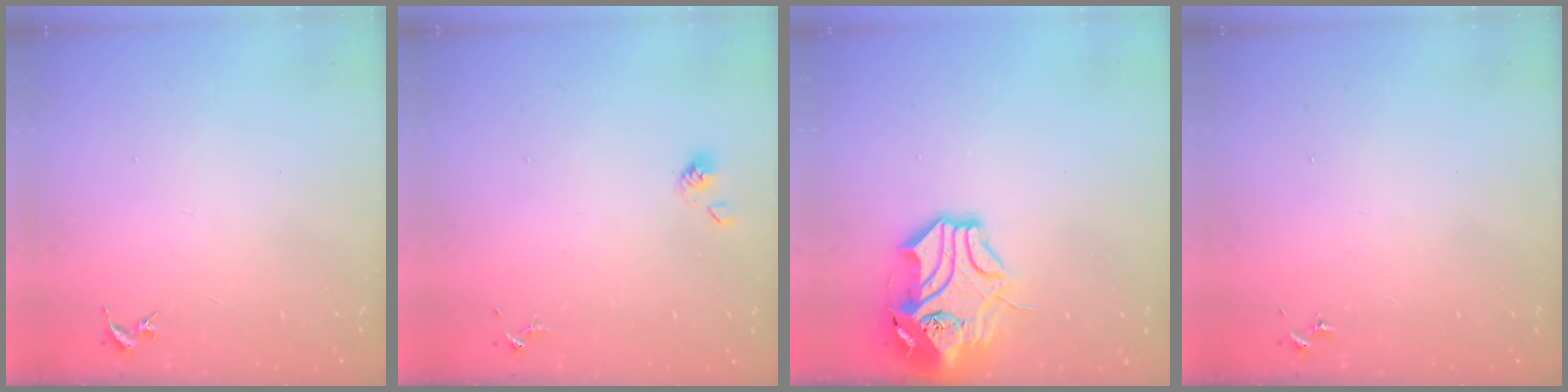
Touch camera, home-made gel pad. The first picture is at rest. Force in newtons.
{"total": 3.6, "press": 3.4, "slide": 1.2}
{"total": 14.5, "press": 14.3, "slide": 1.9}
{"total": 0.0}